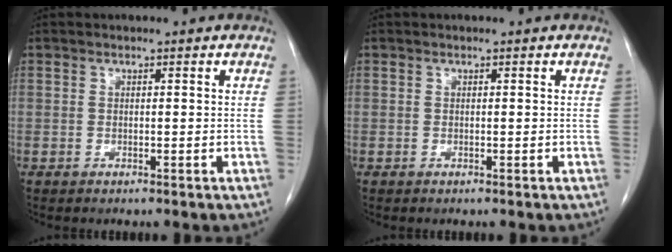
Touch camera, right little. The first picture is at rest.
{"total": 0.0}